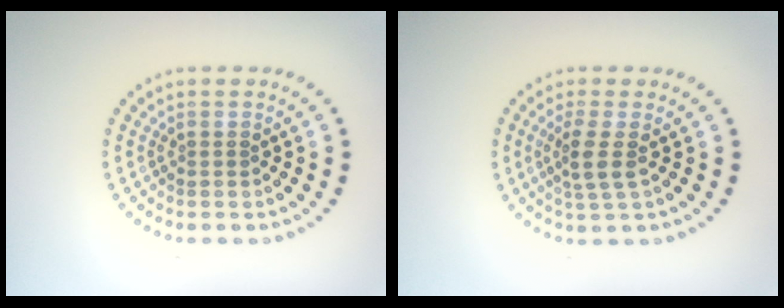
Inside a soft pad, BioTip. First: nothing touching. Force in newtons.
{"total": 2.4, "press": 1.9, "slide": 1.5}